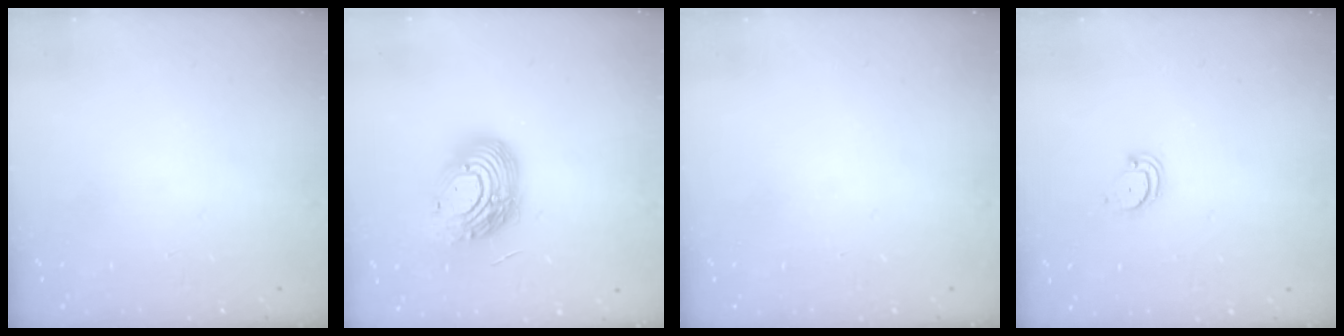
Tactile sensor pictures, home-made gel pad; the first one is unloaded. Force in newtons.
{"total": 16.1, "press": 16.0, "slide": 1.3}
{"total": 0.0}
{"total": 2.6, "press": 2.6, "slide": 0.2}